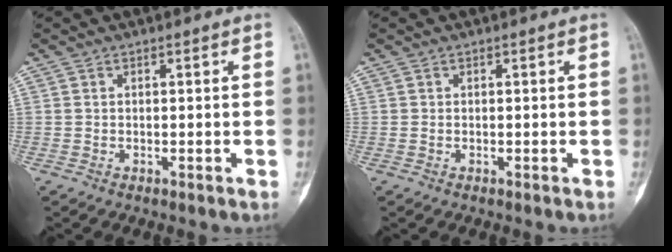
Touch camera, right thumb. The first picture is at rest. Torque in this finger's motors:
{"motor_torque": [0.27, 0.23, -0.07, 0.03, 0.00]}